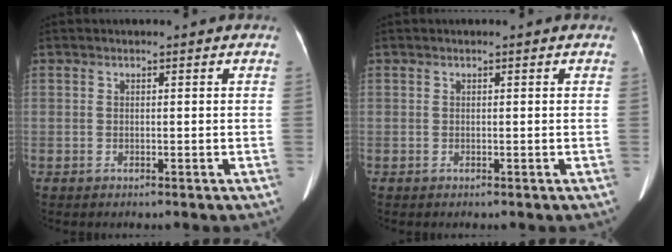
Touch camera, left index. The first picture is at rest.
{"total": 0.0}